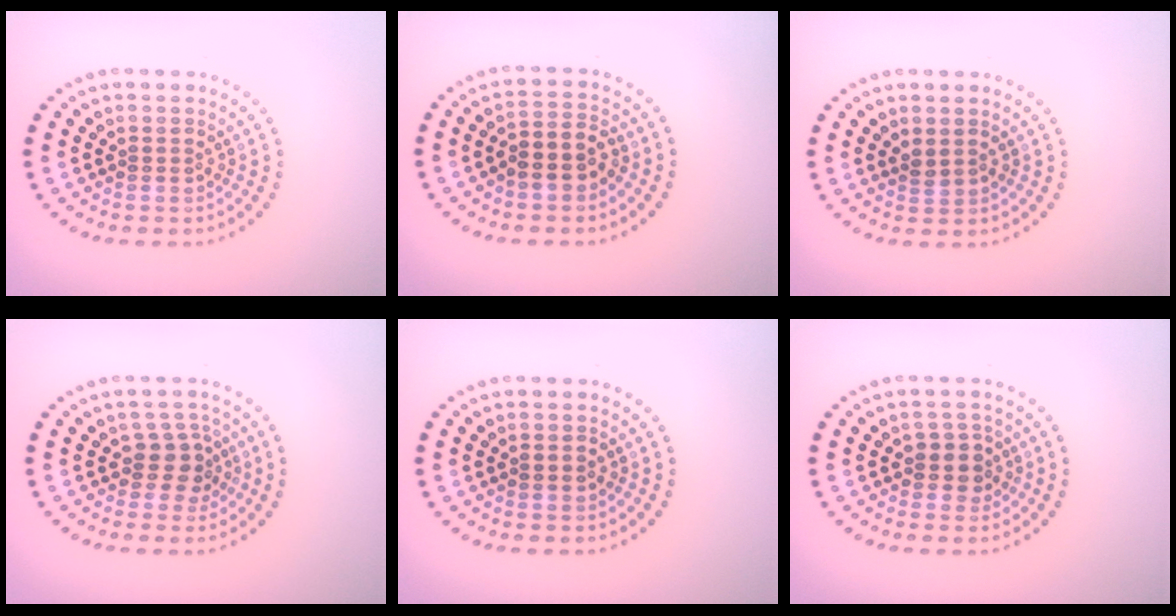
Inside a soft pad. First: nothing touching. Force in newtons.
{"total": 3.0, "press": 2.7, "slide": 1.2}
{"total": 1.0, "press": 0.8, "slide": 0.6}
{"total": 2.5, "press": 1.9, "slide": 1.6}
{"total": 1.1, "press": 1.1, "slide": 0.0}
{"total": 2.0, "press": 1.7, "slide": 0.9}